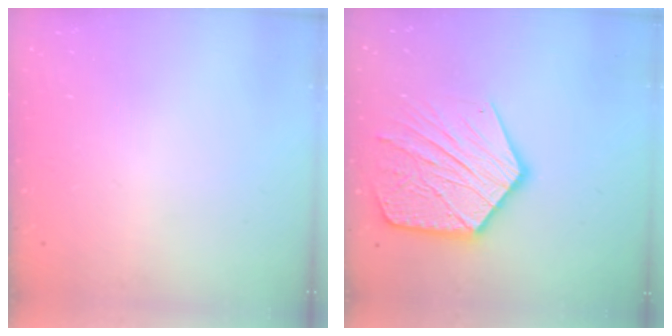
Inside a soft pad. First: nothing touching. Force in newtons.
{"total": 20.8, "press": 20.7, "slide": 1.8}